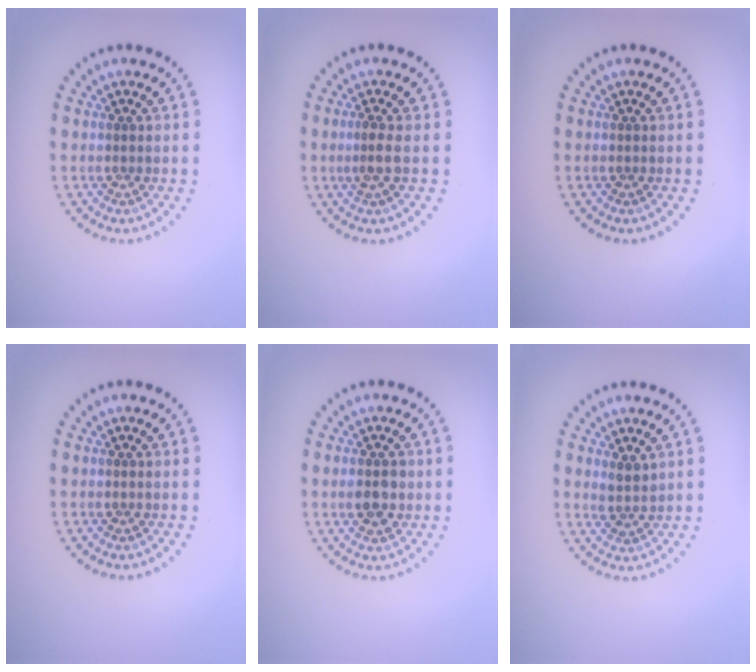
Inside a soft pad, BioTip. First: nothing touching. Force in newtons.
{"total": 1.8, "press": 1.4, "slide": 1.2}
{"total": 0.0}
{"total": 0.0}
{"total": 2.8, "press": 2.8, "slide": 0.1}
{"total": 1.7, "press": 1.5, "slide": 0.6}